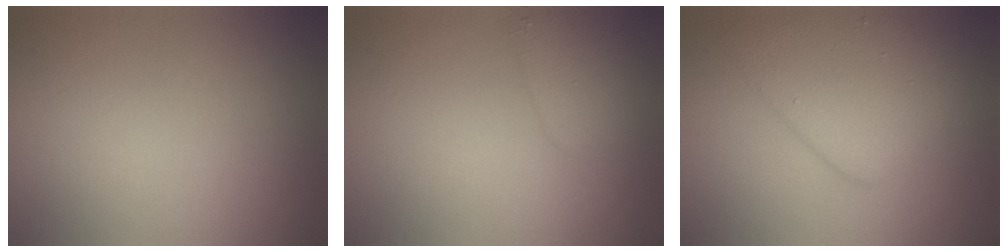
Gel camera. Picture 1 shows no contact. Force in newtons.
{"total": 2.4, "press": 2.4, "slide": 0.1}
{"total": 5.5, "press": 5.5, "slide": 0.1}